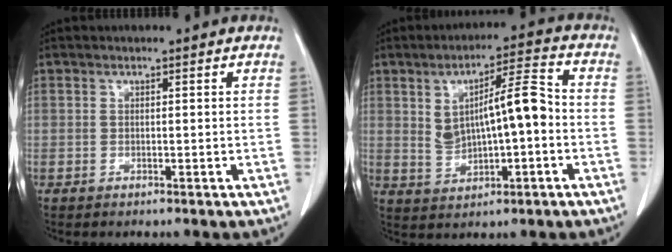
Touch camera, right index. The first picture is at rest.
{"total": 9.2, "force": [0.5, 2.4, 8.9], "torque": [-0.147, 0.019, 0.013]}